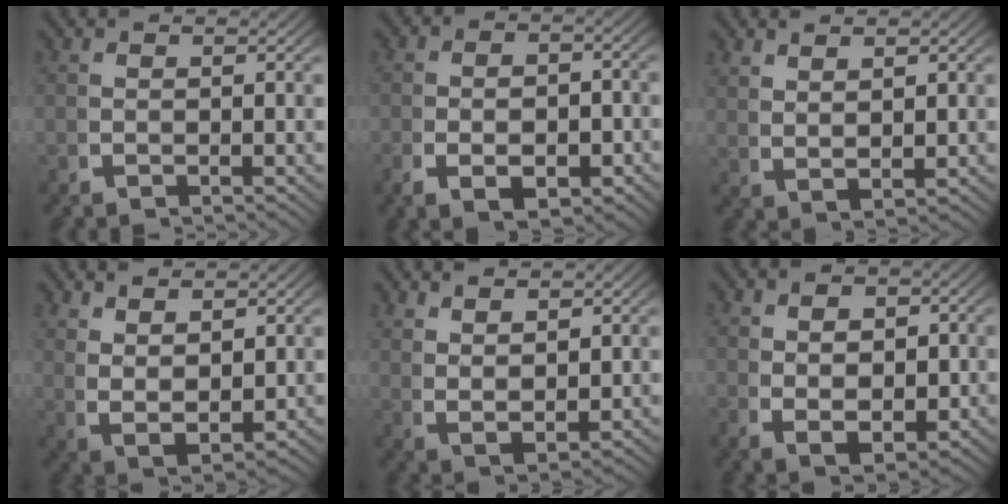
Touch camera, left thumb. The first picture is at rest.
{"total": 4.3, "force": [-1.3, 2.6, 3.2], "torque": [-0.050, -0.015, -0.017]}
{"total": 2.2, "force": [1.8, 0.2, 1.2], "torque": [-0.020, -0.001, 0.048]}
{"total": 4.9, "force": [1.0, 2.9, 3.8], "torque": [-0.086, -0.022, 0.039]}
{"total": 3.5, "force": [1.8, 1.6, 2.5], "torque": [-0.051, -0.009, 0.049]}
{"total": 5.6, "force": [-0.3, 3.8, 4.1], "torque": [-0.081, -0.027, 0.012]}